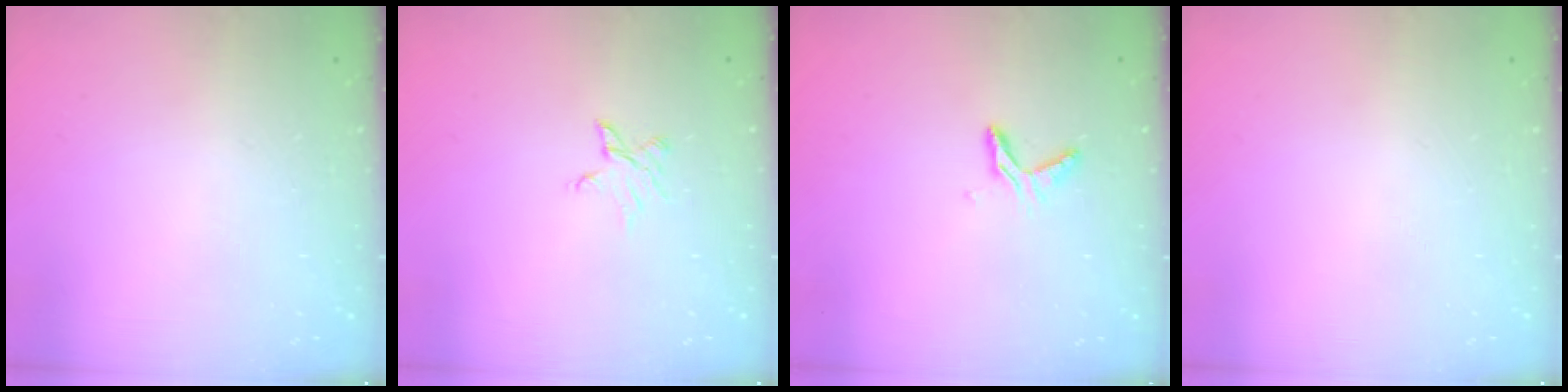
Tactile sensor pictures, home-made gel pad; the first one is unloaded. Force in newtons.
{"total": 3.3, "press": 3.3, "slide": 0.2}
{"total": 5.4, "press": 5.4, "slide": 0.5}
{"total": 0.0}